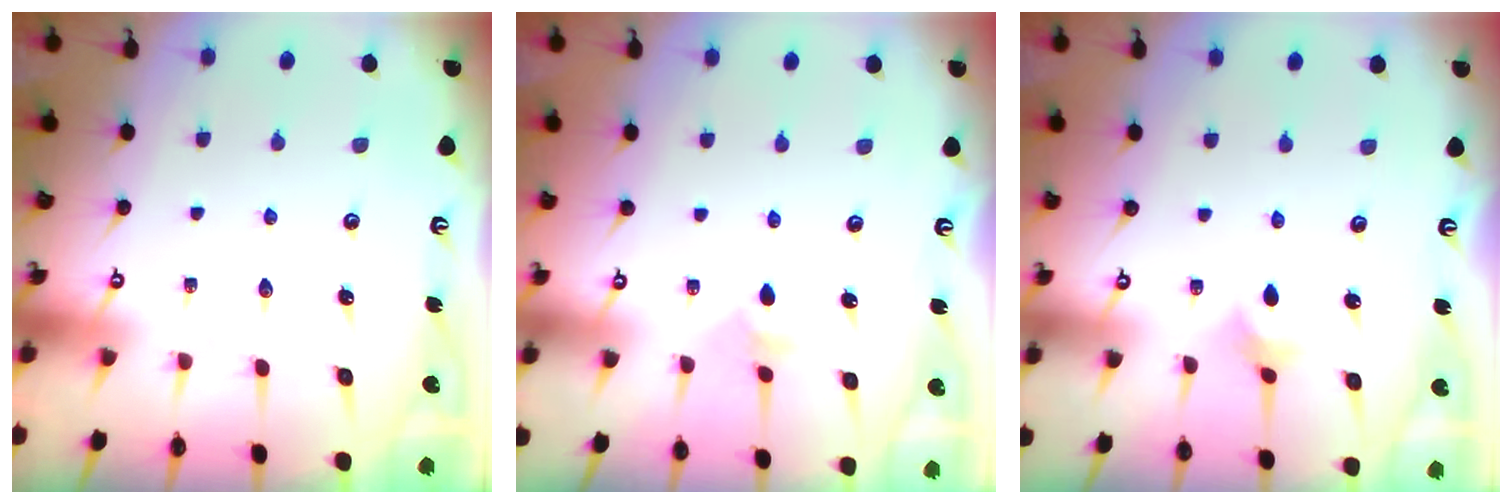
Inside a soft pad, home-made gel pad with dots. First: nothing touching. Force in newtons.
{"total": 2.6, "press": 2.6, "slide": 0.5}
{"total": 1.8, "press": 1.7, "slide": 0.5}